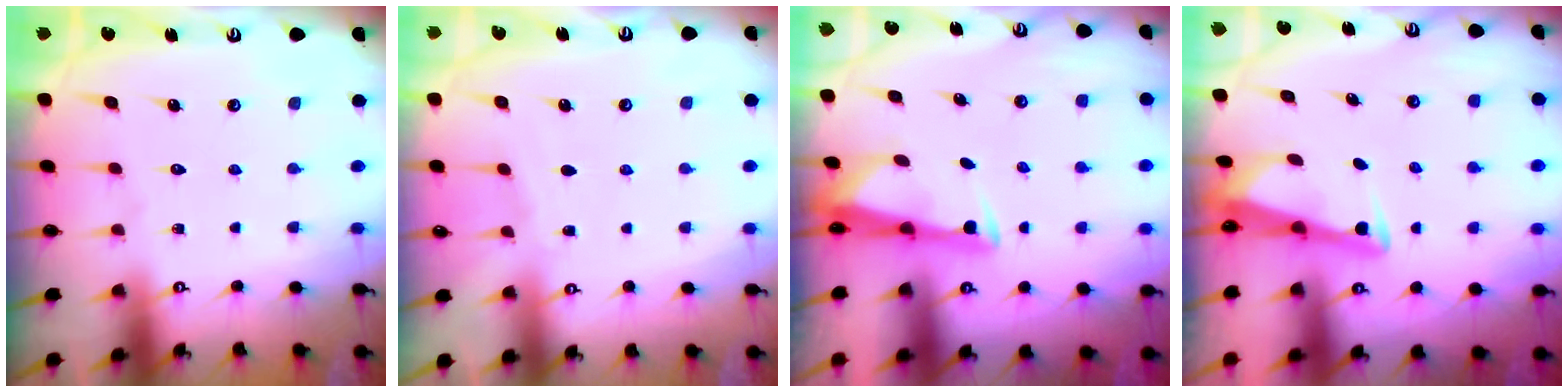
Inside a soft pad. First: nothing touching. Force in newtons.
{"total": 1.8, "press": 1.8, "slide": 0.3}
{"total": 2.9, "press": 2.8, "slide": 0.8}
{"total": 2.9, "press": 2.9, "slide": 0.4}